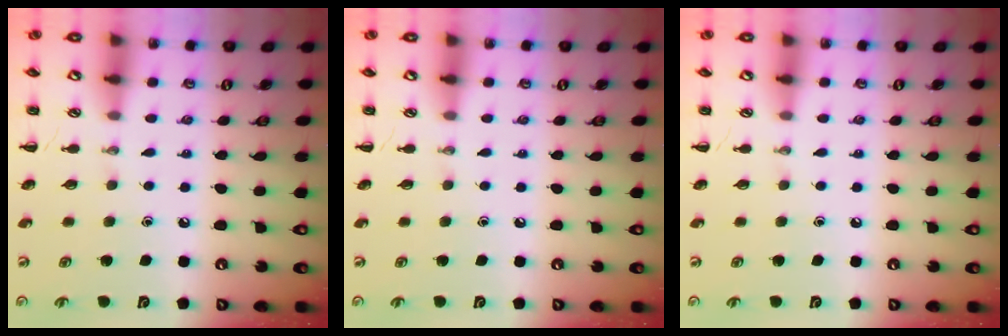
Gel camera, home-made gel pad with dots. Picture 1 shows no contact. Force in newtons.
{"total": 0.0}
{"total": 0.0}